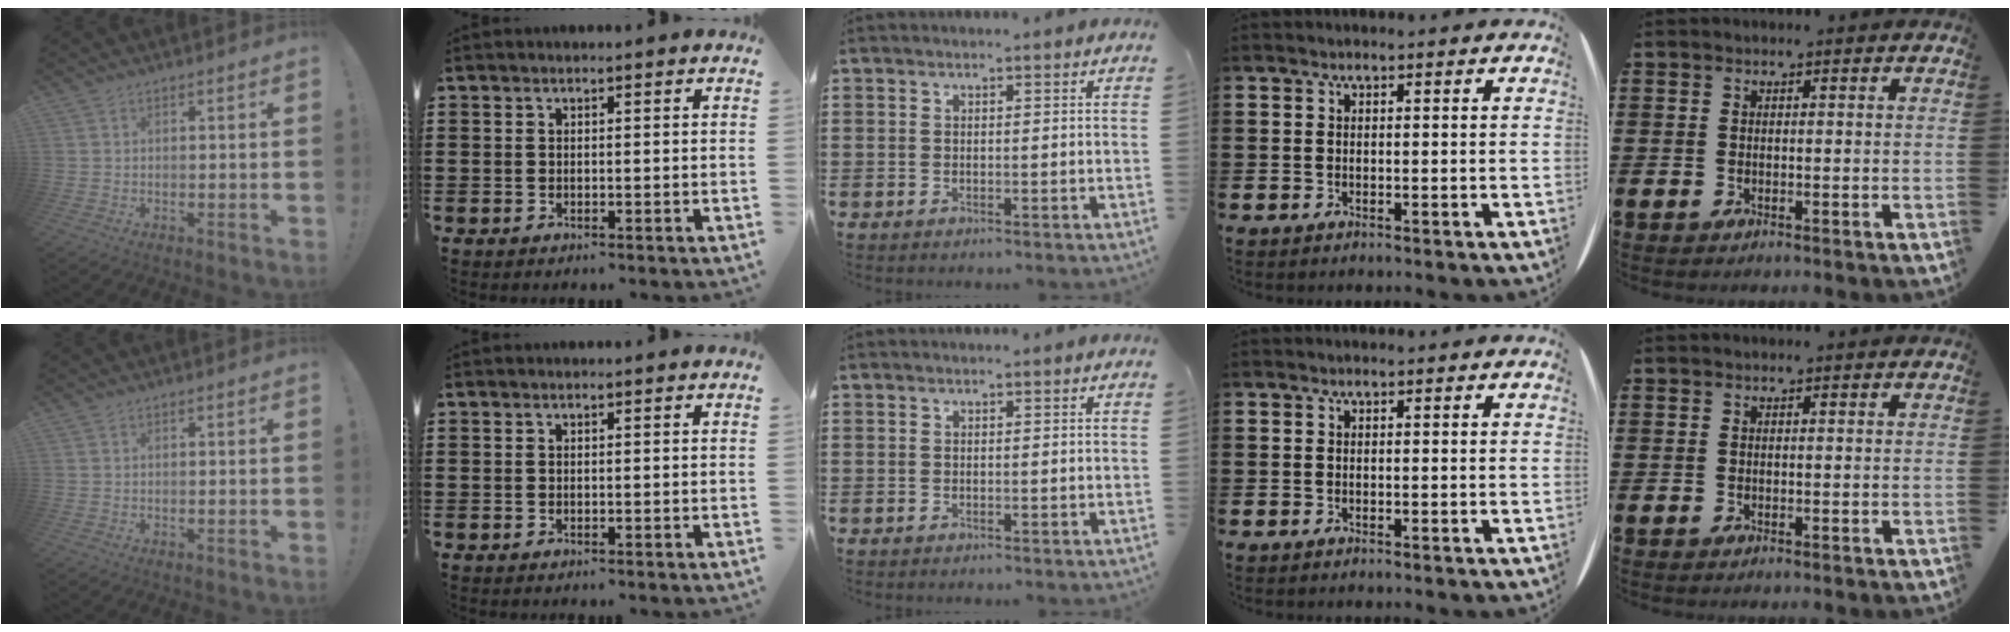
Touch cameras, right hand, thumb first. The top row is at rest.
{}